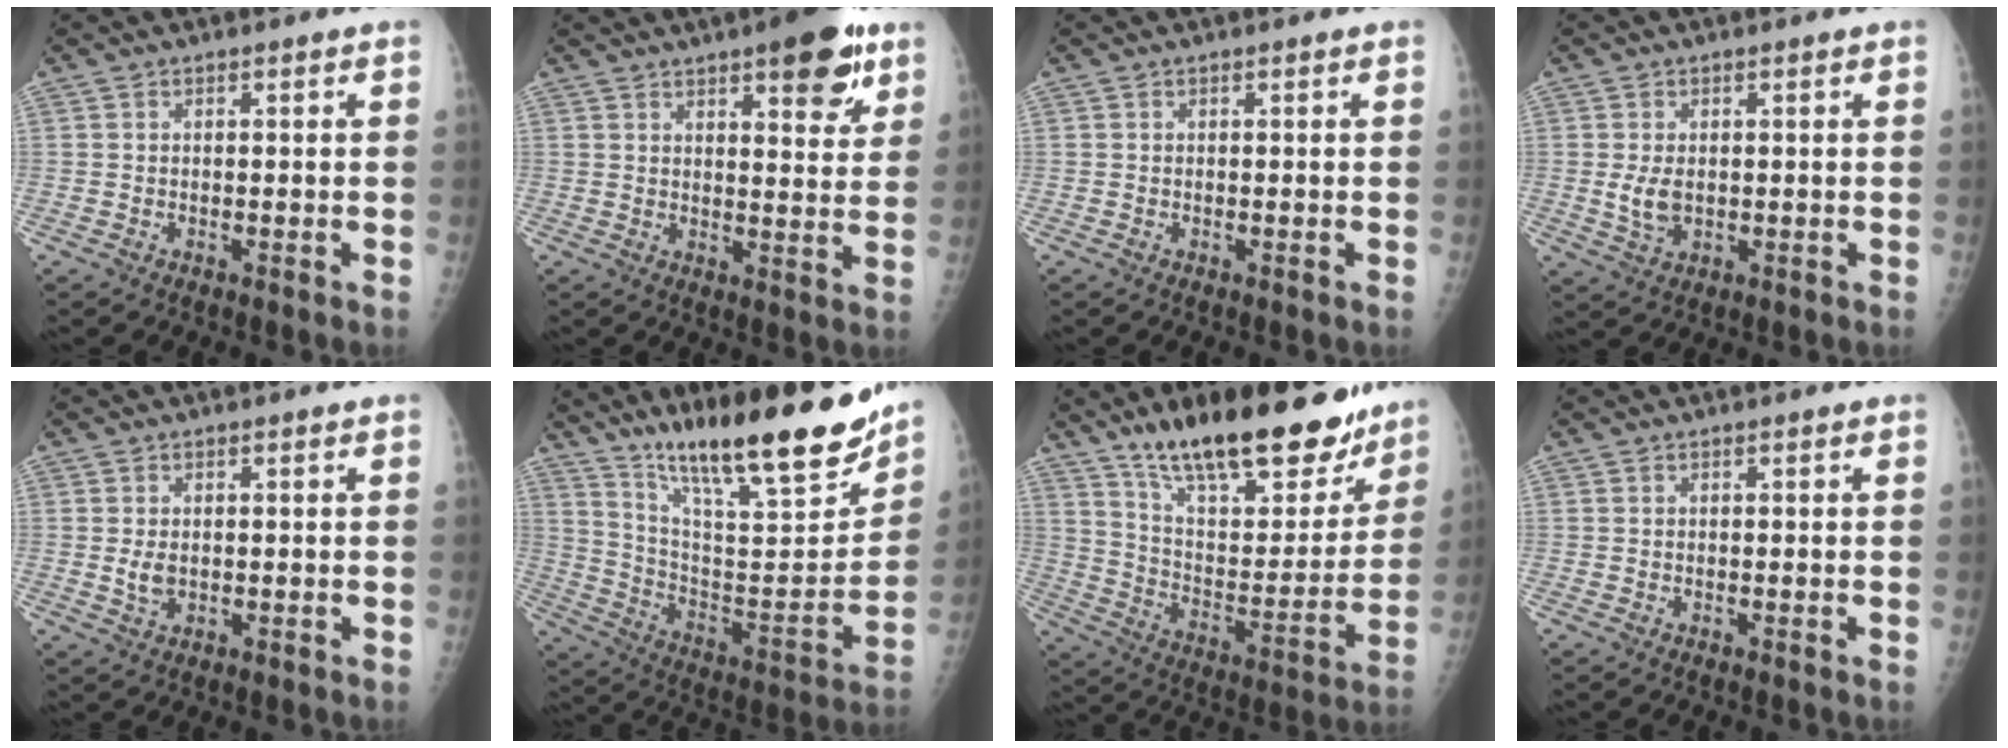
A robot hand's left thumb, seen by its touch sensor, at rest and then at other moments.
{"total": 11.9, "force": [6.9, 3.9, 8.9], "torque": [-0.086, -0.030, 0.089]}
{"total": 0.0}
{"total": 4.0, "force": [0.2, 2.5, 3.1], "torque": [-0.057, -0.009, 0.010]}
{"total": 2.6, "force": [0.3, 1.7, 1.9], "torque": [-0.032, -0.007, 0.011]}
{"total": 25.8, "force": [18.5, 5.2, 17.2], "torque": [-0.249, -0.079, 0.307]}
{"total": 27.5, "force": [19.9, 9.6, 16.4], "torque": [-0.210, -0.083, 0.314]}
{"total": 0.0}